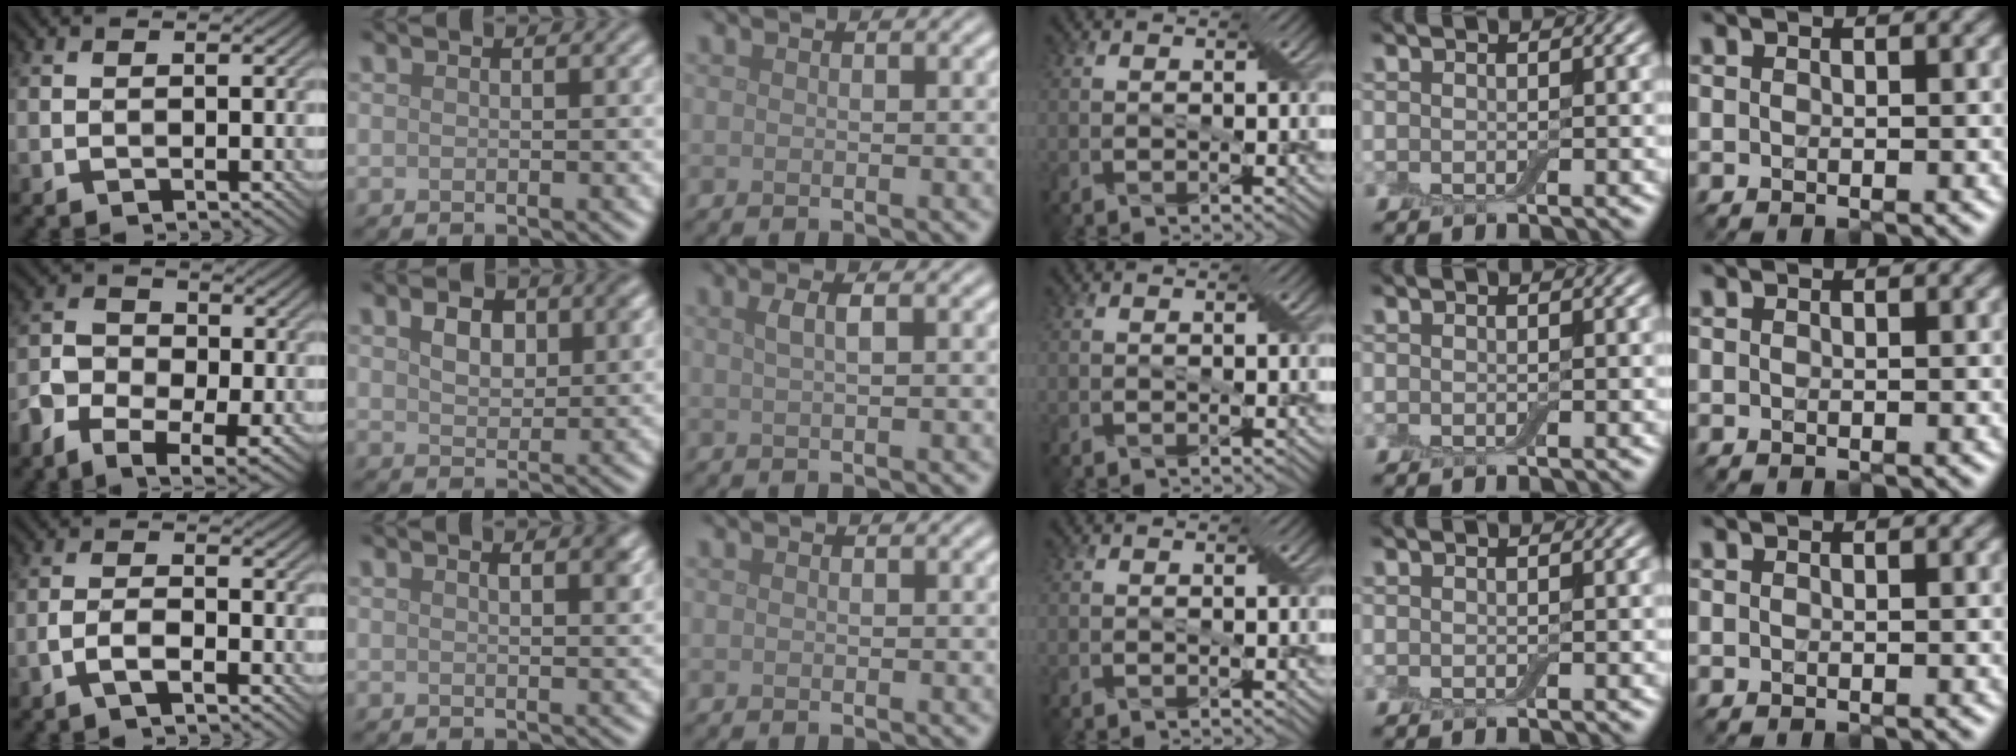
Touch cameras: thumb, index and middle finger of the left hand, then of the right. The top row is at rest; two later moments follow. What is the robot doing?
{"motion": "squeeze", "object": "air blower"}